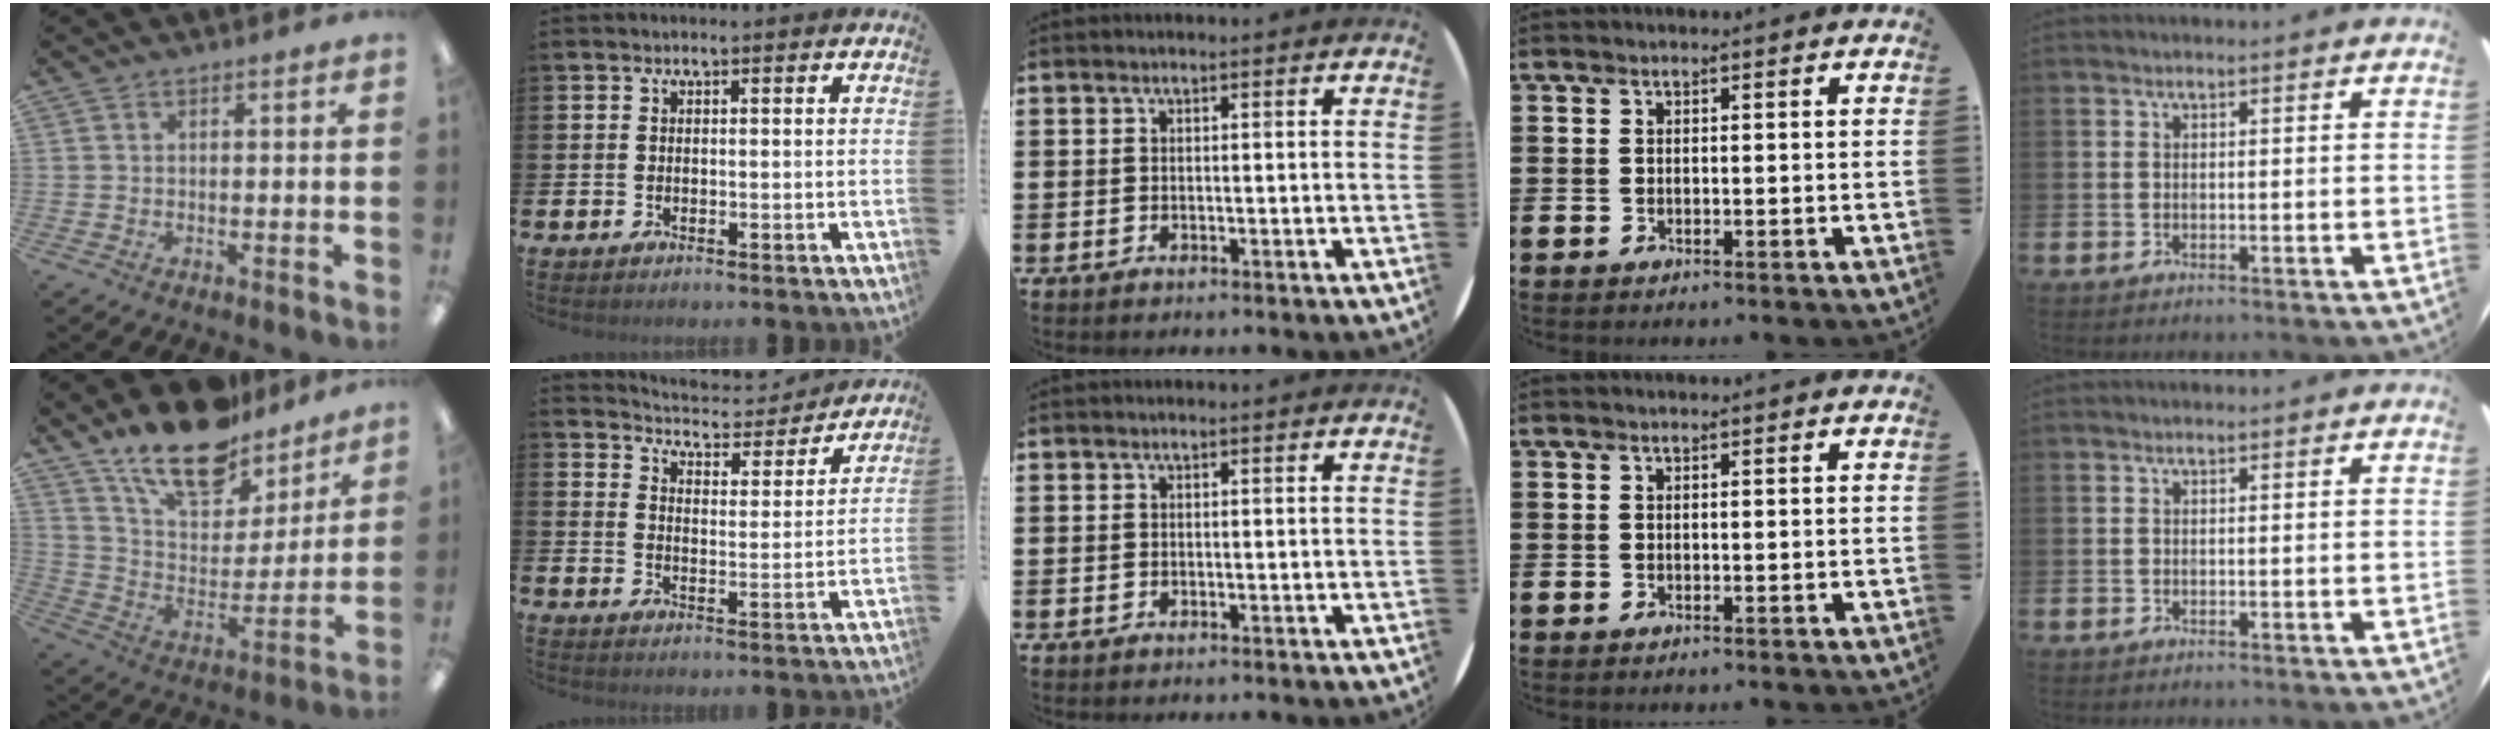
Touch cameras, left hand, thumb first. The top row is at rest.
{"thumb": {"total": 19.2, "force": [15.1, 8.3, 8.5], "torque": [-0.154, -0.096, 0.267]}, "index": {"total": 5.2, "force": [5.0, 1.1, 0.2], "torque": [-0.030, -0.042, 0.084]}}